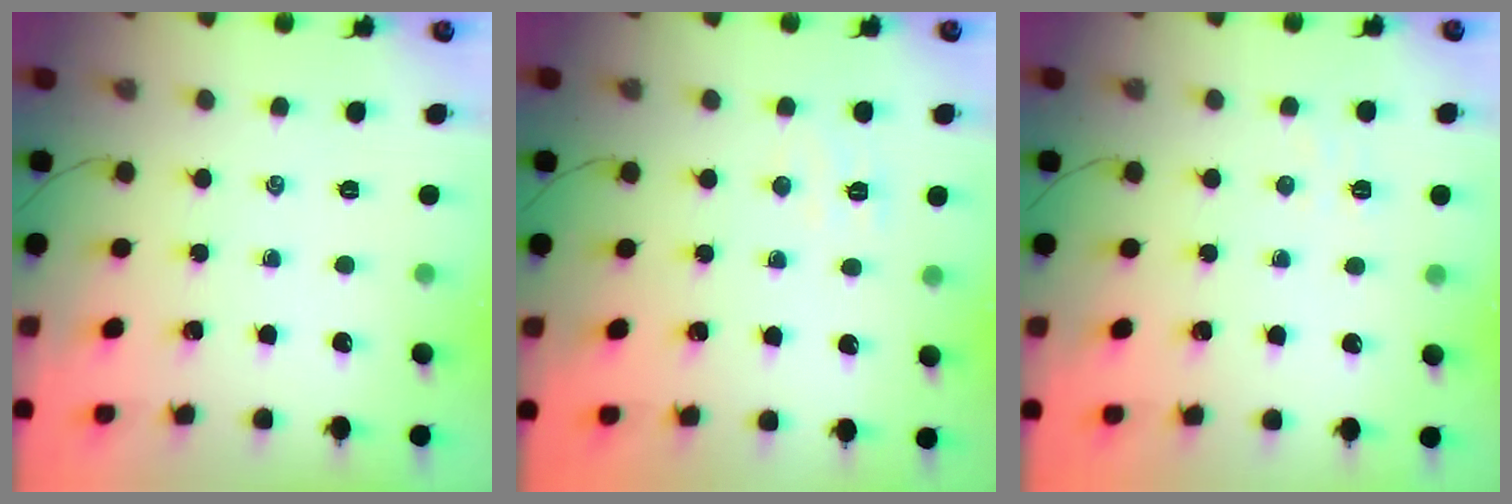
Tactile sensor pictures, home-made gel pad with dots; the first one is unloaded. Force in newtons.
{"total": 4.6, "press": 4.5, "slide": 1.0}
{"total": 4.0, "press": 3.9, "slide": 0.9}